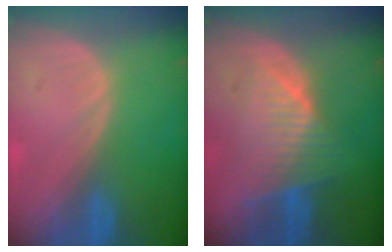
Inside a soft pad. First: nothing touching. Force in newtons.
{"total": 8.1, "press": 7.1, "slide": 3.9}